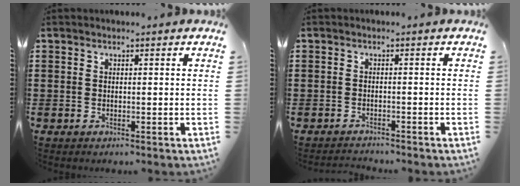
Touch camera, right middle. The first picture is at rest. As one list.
[{"total": 1.3, "force": [-1.3, 0.1, -0.2], "torque": [0.000, 0.003, -0.030]}]